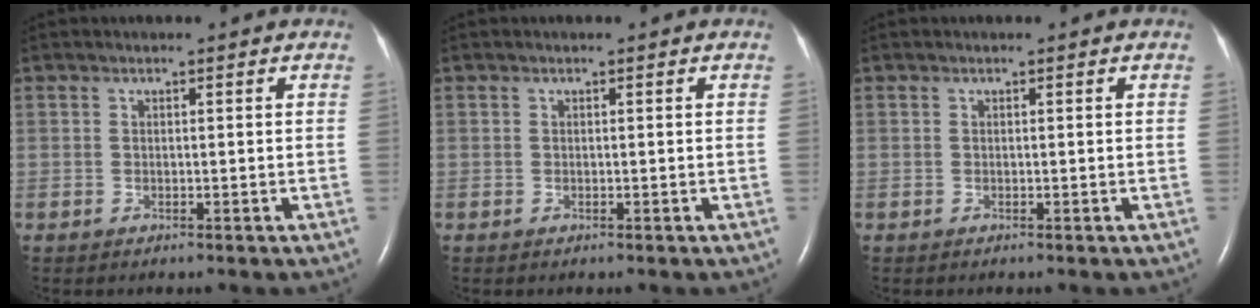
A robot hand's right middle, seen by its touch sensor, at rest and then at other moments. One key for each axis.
{"total": 0.0}
{"total": 0.0}